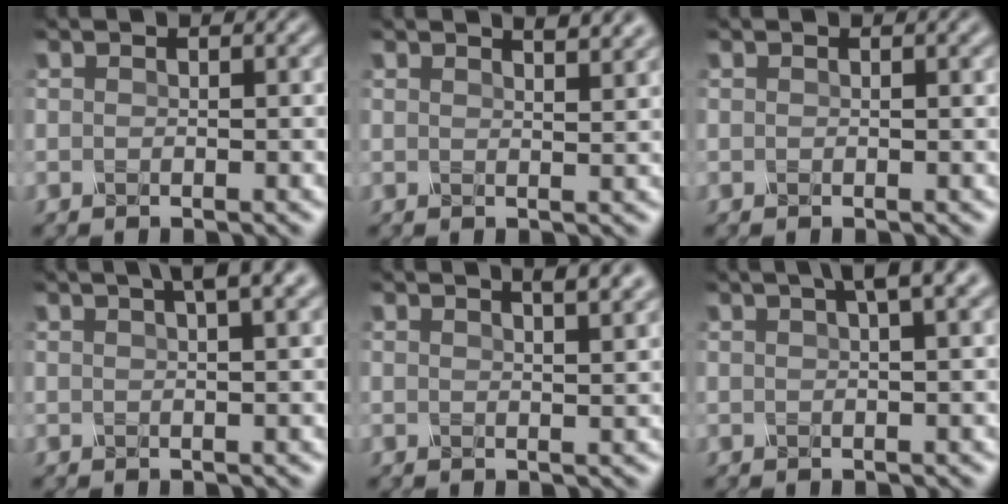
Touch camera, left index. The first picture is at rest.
{"total": 3.5, "force": [2.7, 1.1, 1.9], "torque": [-0.007, 0.016, 0.014]}
{"total": 0.7, "force": [0.5, 0.2, 0.5], "torque": [-0.009, 0.002, 0.006]}
{"total": 4.2, "force": [2.5, 1.0, 3.3], "torque": [-0.032, 0.014, 0.021]}
{"total": 4.6, "force": [3.0, 1.7, 3.1], "torque": [-0.012, 0.027, 0.009]}
{"total": 3.7, "force": [2.0, 0.6, 3.1], "torque": [-0.037, 0.013, 0.027]}